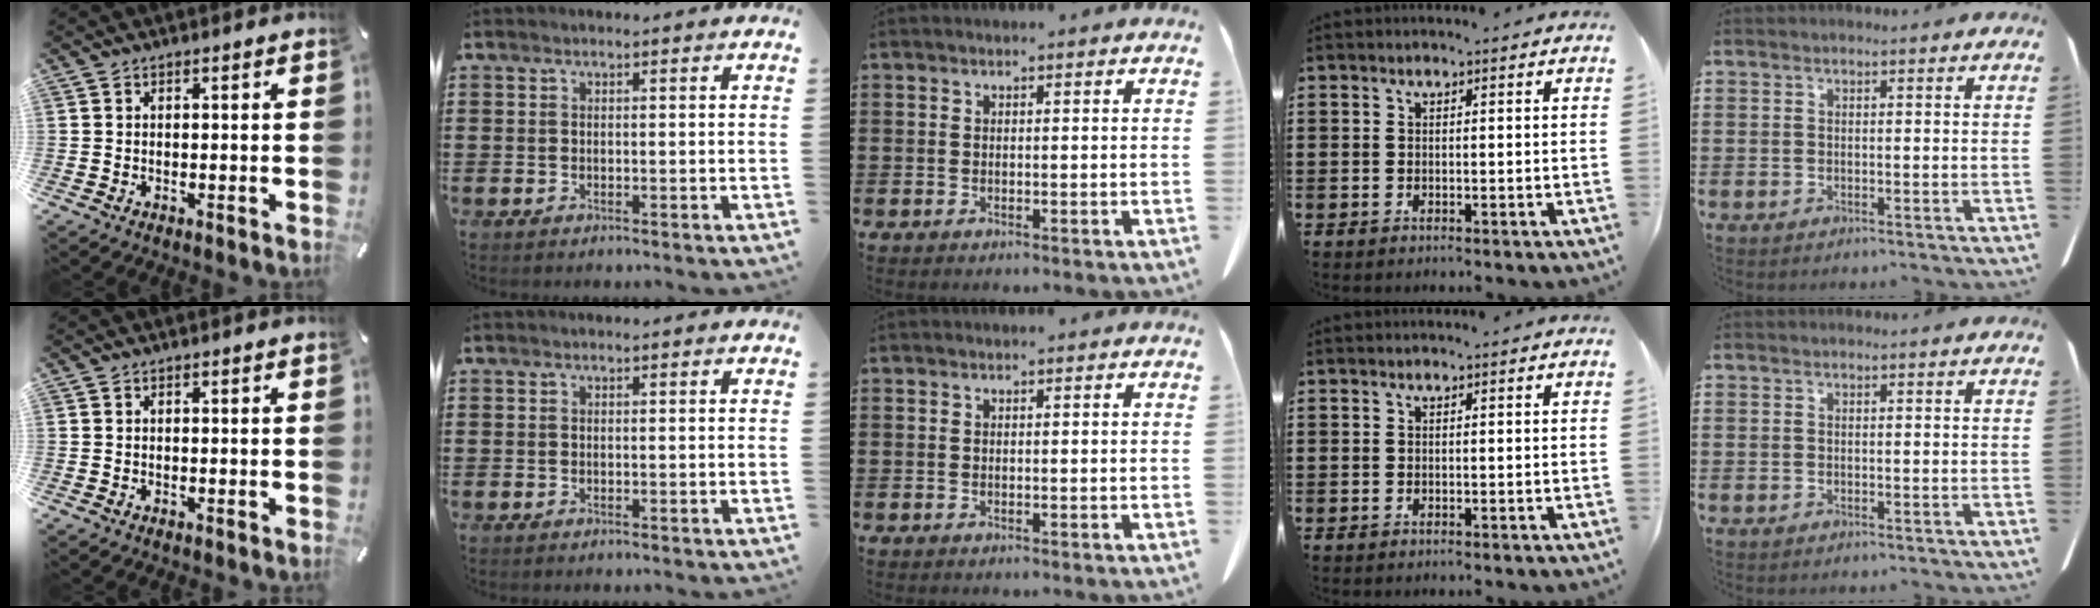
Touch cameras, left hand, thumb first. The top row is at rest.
{}